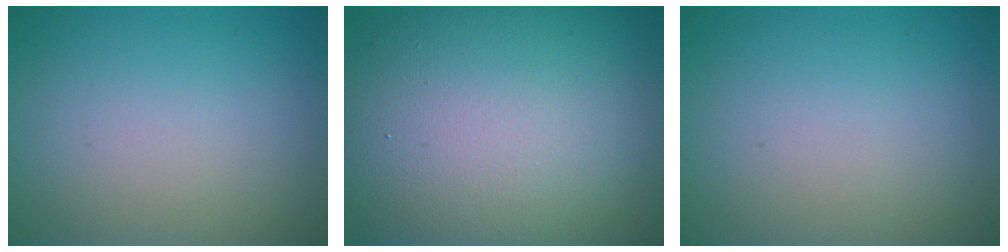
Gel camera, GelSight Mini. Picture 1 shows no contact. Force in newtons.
{"total": 18.0, "press": 18.0, "slide": 0.8}
{"total": 0.0}